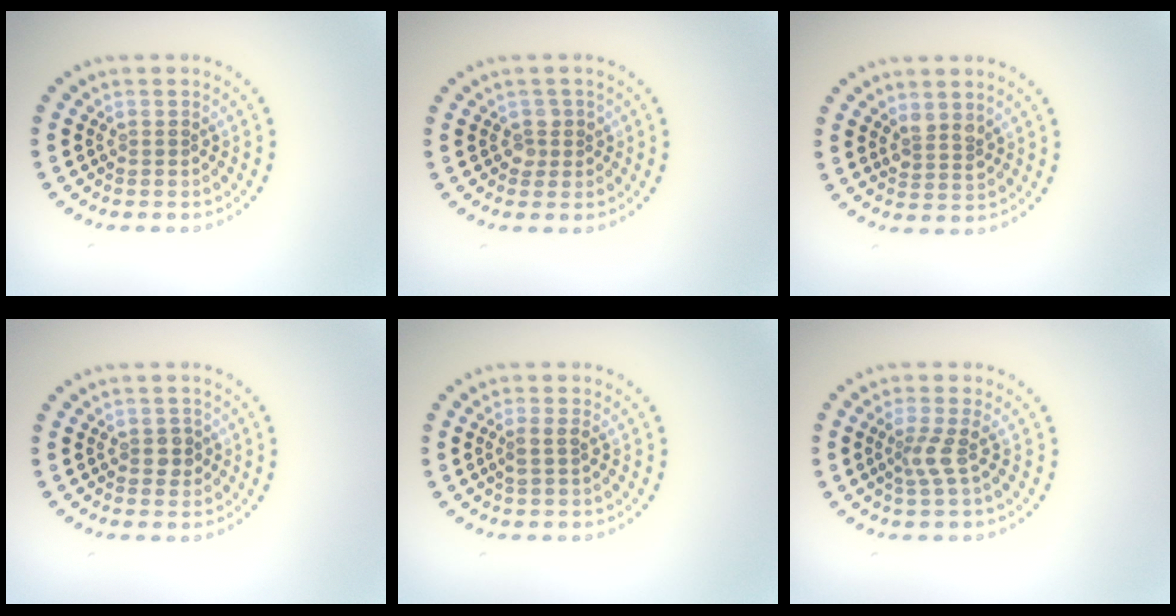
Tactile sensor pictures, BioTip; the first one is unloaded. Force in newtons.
{"total": 1.2, "press": 1.1, "slide": 0.5}
{"total": 1.8, "press": 1.6, "slide": 1.0}
{"total": 1.3, "press": 1.3, "slide": 0.3}
{"total": 1.3, "press": 1.1, "slide": 0.5}
{"total": 1.9, "press": 1.3, "slide": 1.4}